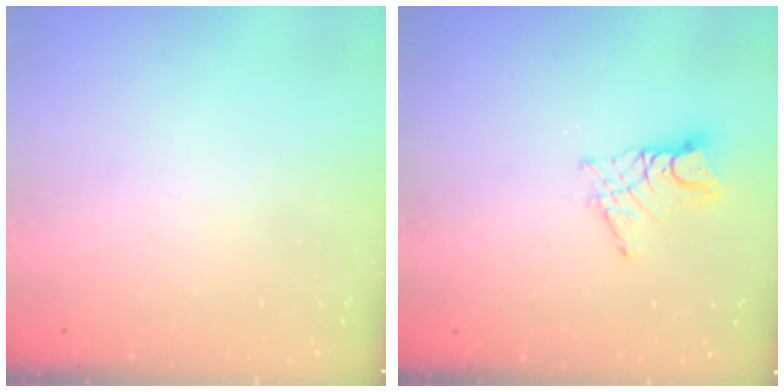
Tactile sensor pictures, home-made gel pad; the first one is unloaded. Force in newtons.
{"total": 8.9, "press": 8.9, "slide": 0.8}